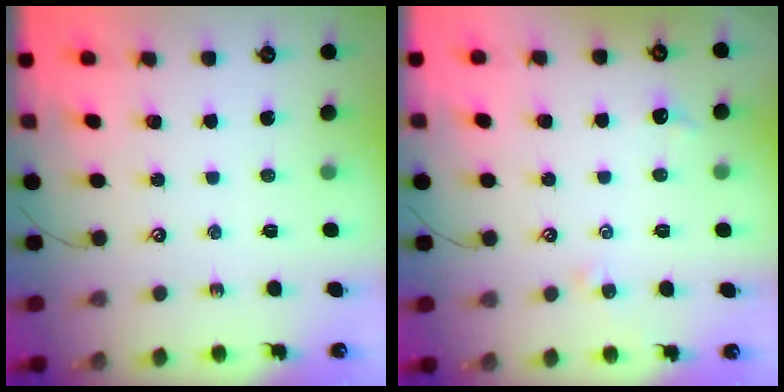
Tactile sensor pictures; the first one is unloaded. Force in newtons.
{"total": 1.1, "press": 1.0, "slide": 0.5}